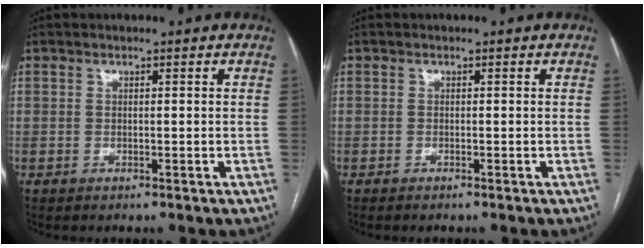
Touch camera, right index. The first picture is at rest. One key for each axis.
{"total": 0.6, "fx": -0.5, "fy": 0.0, "fz": 0.3, "tx": -0.007, "ty": -0.001, "tz": -0.010}